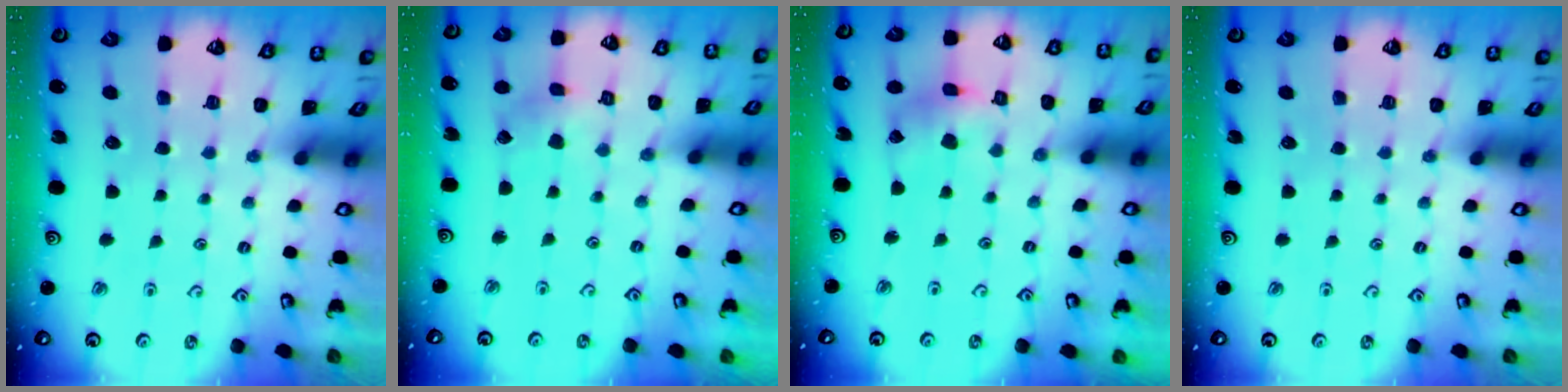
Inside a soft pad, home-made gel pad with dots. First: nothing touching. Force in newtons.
{"total": 2.4, "press": 2.4, "slide": 0.2}
{"total": 5.3, "press": 5.3, "slide": 0.5}
{"total": 0.0}